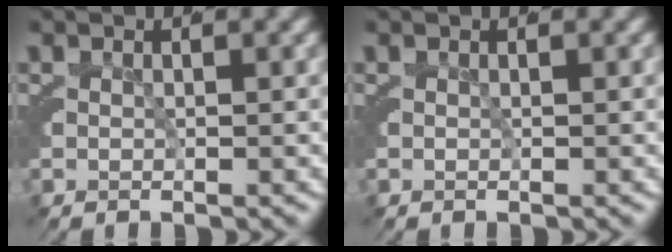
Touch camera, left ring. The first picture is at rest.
{"total": 0.0}